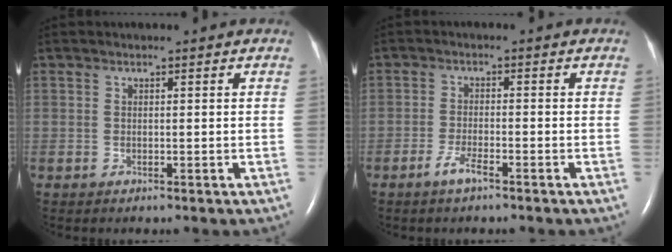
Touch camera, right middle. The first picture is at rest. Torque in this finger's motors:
{"motor_torque": [0.45, -0.40, 0.08, 0.02]}